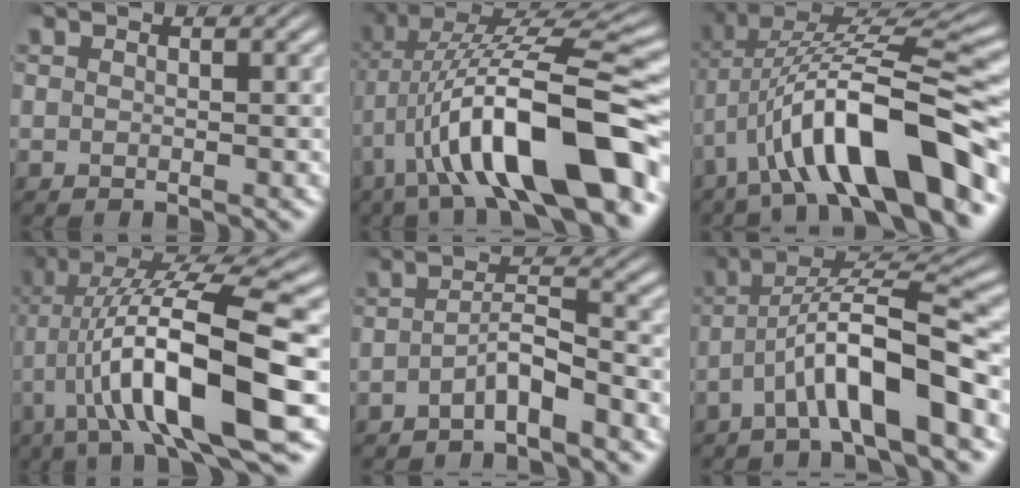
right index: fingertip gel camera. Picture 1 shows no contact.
{"total": 11.4, "force": [-1.3, 3.9, 10.7], "torque": [-0.193, -0.006, -0.009]}
{"total": 8.9, "force": [-1.6, 2.8, 8.3], "torque": [-0.150, -0.001, -0.018]}
{"total": 12.3, "force": [0.1, 4.4, 11.5], "torque": [-0.196, -0.003, 0.004]}
{"total": 3.5, "force": [-2.8, 0.9, 2.0], "torque": [-0.032, -0.008, -0.045]}
{"total": 5.8, "force": [-0.5, 1.8, 5.5], "torque": [-0.094, 0.000, -0.012]}